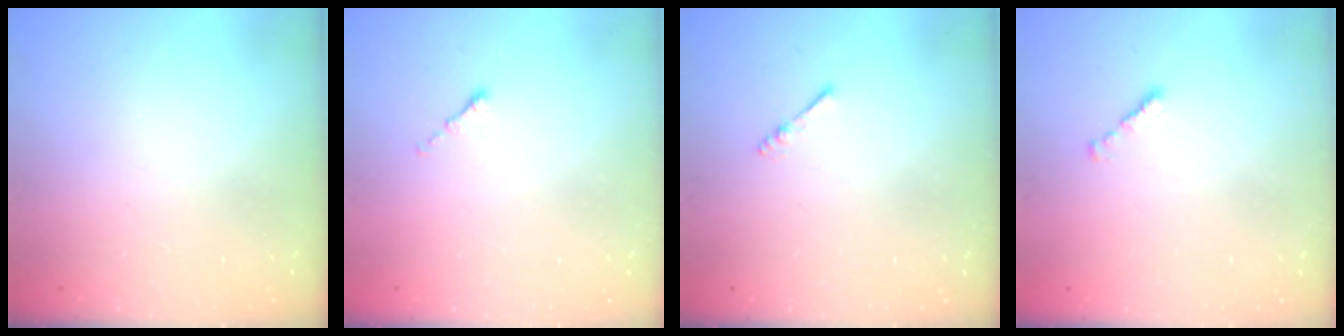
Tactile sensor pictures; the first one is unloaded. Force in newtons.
{"total": 0.0}
{"total": 2.2, "press": 2.2, "slide": 0.4}
{"total": 0.8, "press": 0.7, "slide": 0.4}